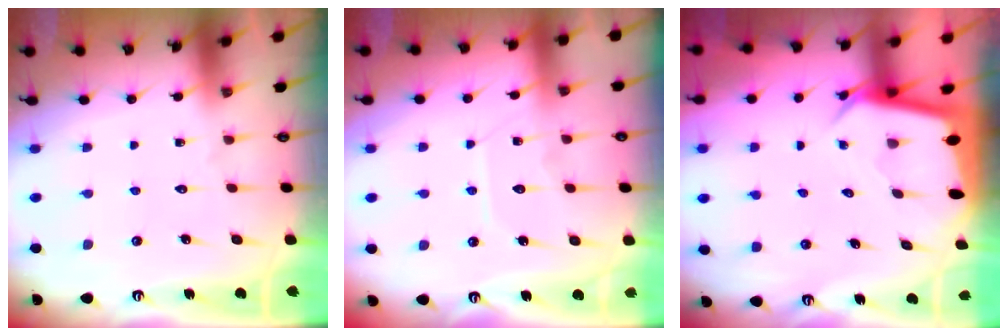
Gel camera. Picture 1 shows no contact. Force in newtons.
{"total": 7.3, "press": 7.3, "slide": 0.8}
{"total": 3.4, "press": 3.4, "slide": 0.3}